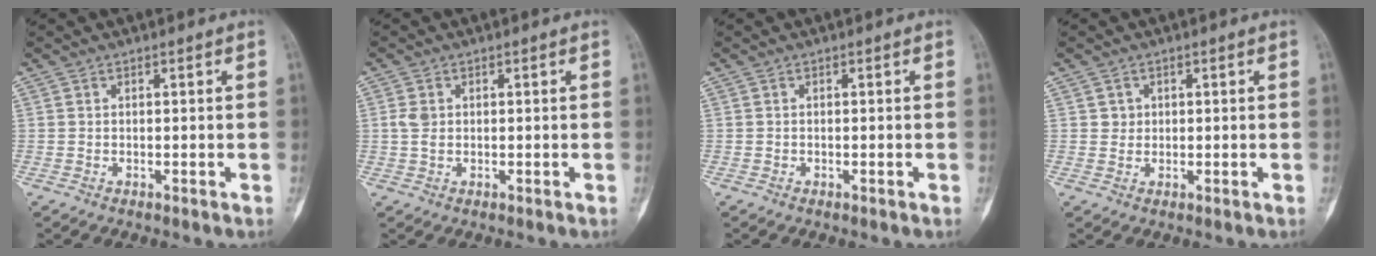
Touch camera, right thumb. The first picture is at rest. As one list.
[{"total": 2.4, "force": [0.4, 1.7, 1.6], "torque": [-0.031, 0.001, 0.009]}, {"total": 0.0}, {"total": 1.6, "force": [0.4, 1.5, 0.3], "torque": [0.006, 0.001, 0.005]}]